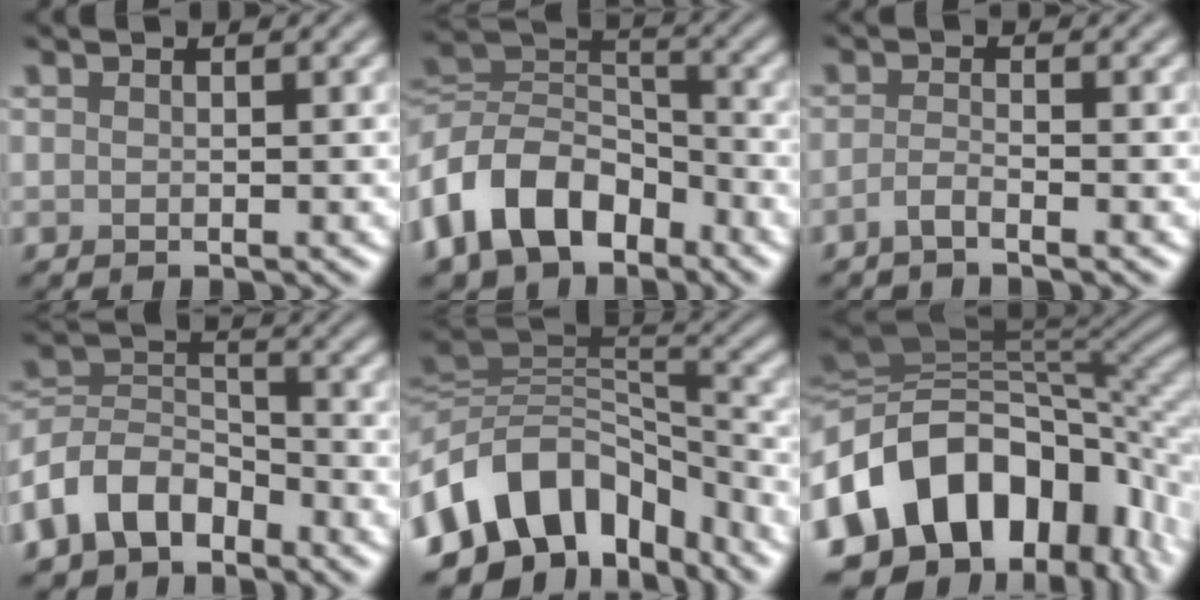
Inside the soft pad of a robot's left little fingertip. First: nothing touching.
{"total": 10.4, "force": [-5.3, 6.8, 5.8], "torque": [-0.108, 0.005, -0.117]}
{"total": 1.3, "force": [-0.9, 0.2, 0.9], "torque": [-0.021, 0.002, -0.024]}
{"total": 6.9, "force": [-4.2, 4.3, 3.3], "torque": [-0.060, 0.005, -0.099]}
{"total": 11.4, "force": [-5.2, 7.8, 6.5], "torque": [-0.118, 0.016, -0.095]}
{"total": 17.8, "force": [-3.8, 12.4, 12.1], "torque": [-0.224, -0.008, -0.055]}